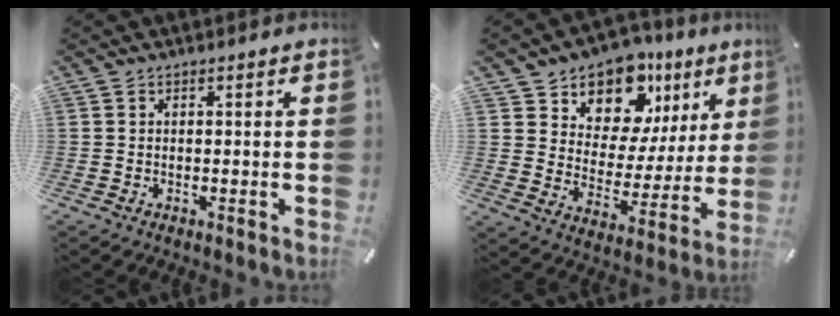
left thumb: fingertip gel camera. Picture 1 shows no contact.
{"total": 12.9, "force": [9.6, 8.0, 3.5], "torque": [-0.054, -0.086, 0.172]}